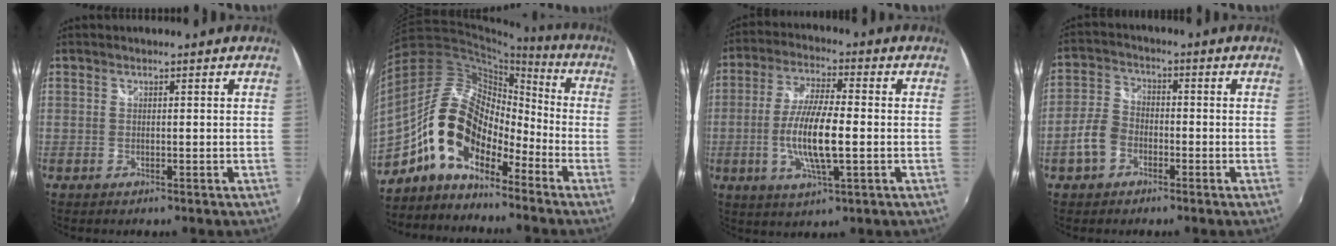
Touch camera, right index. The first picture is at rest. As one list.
[{"total": 14.5, "force": [-8.8, 7.5, 8.7], "torque": [-0.154, 0.014, -0.174]}, {"total": 11.2, "force": [-2.0, 2.4, 10.7], "torque": [-0.214, -0.006, -0.040]}, {"total": 6.0, "force": [-2.6, 4.5, 3.1], "torque": [-0.070, 0.015, -0.050]}]